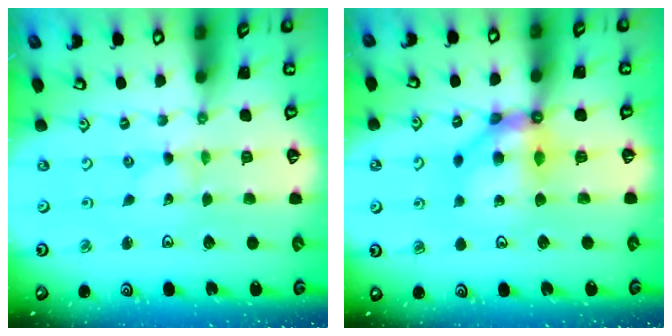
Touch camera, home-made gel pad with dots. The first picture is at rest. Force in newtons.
{"total": 9.5, "press": 9.5, "slide": 1.0}